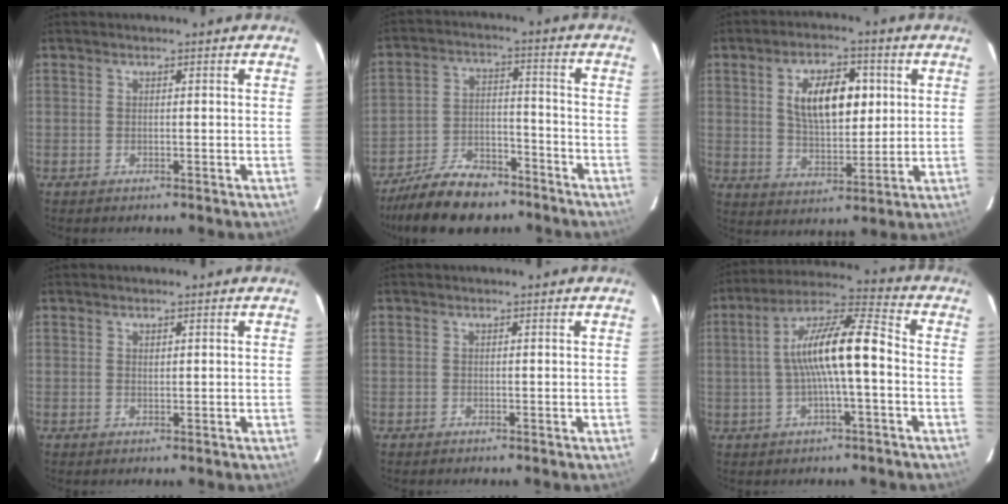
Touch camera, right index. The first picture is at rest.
{"total": 15.0, "force": [-11.9, 6.3, 6.7], "torque": [-0.149, 0.004, -0.192]}
{"total": 11.8, "force": [3.1, 5.9, 9.8], "torque": [-0.167, 0.014, 0.059]}
{"total": 0.6, "force": [0.5, 0.3, 0.2], "torque": [-0.003, 0.001, 0.009]}
{"total": 0.0}
{"total": 12.5, "force": [-1.1, 2.1, 12.3], "torque": [-0.221, 0.024, -0.020]}